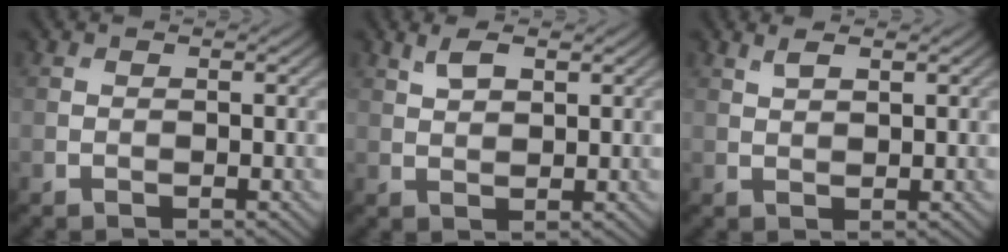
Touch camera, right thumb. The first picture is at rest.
{"total": 2.9, "force": [1.7, 1.2, 2.1], "torque": [-0.048, 0.002, 0.037]}
{"total": 1.9, "force": [1.3, 0.5, 1.3], "torque": [-0.031, 0.000, 0.029]}